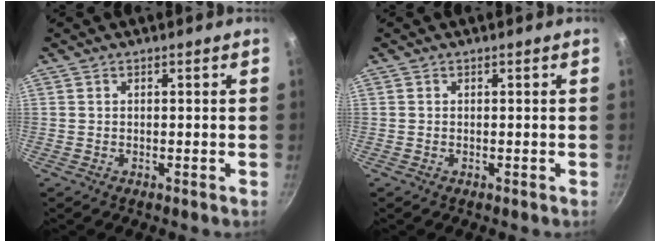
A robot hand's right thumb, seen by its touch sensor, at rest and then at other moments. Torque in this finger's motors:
{"motor_torque": [1.76, 1.69, 0.00, -0.45, -0.07]}